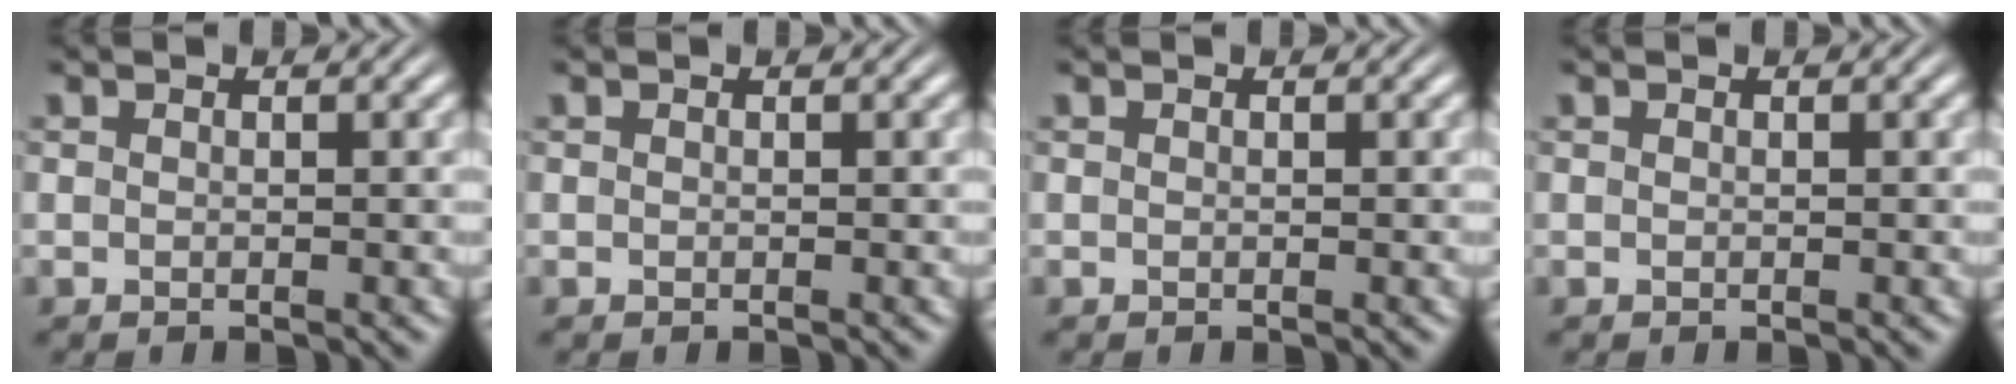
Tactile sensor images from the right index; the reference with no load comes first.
{"total": 0.0}
{"total": 0.0}
{"total": 0.0}